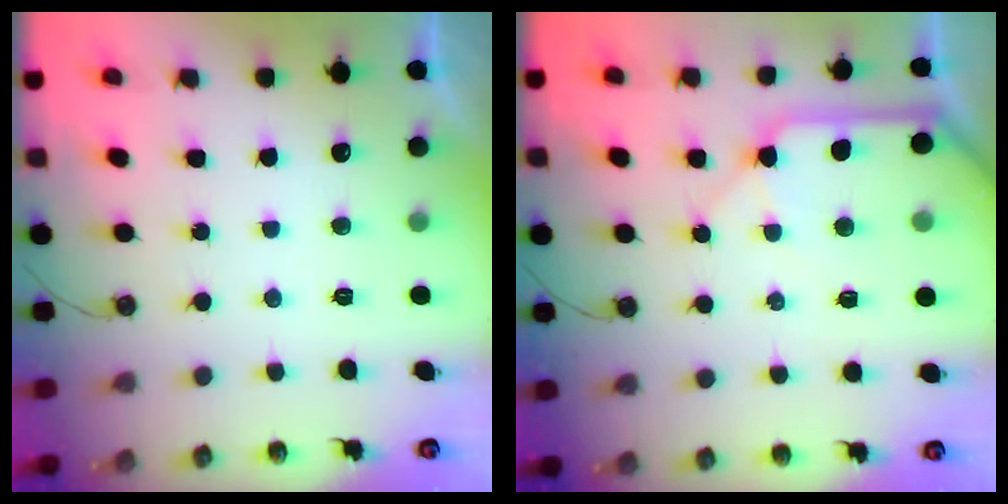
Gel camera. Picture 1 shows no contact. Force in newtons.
{"total": 10.5, "press": 10.4, "slide": 1.6}